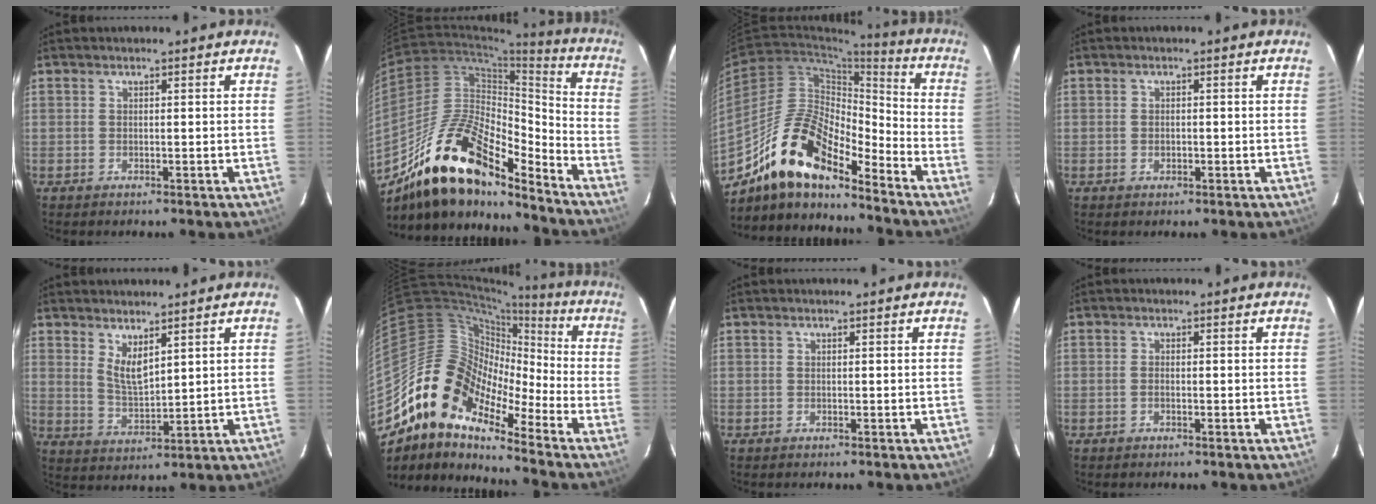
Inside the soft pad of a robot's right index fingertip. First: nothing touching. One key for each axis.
{"total": 22.0, "fx": -17.0, "fy": 7.3, "fz": 11.9, "tx": -0.209, "ty": 0.007, "tz": -0.306}
{"total": 17.0, "fx": -13.0, "fy": 5.4, "fz": 9.6, "tx": -0.174, "ty": 0.006, "tz": -0.251}
{"total": 1.3, "fx": -0.3, "fy": 1.0, "fz": 0.8, "tx": -0.015, "ty": 0.003, "tz": -0.006}
{"total": 5.2, "fx": 3.4, "fy": 1.7, "fz": 3.6, "tx": -0.065, "ty": -0.012, "tz": 0.066}
{"total": 13.4, "fx": -9.3, "fy": 6.2, "fz": 7.4, "tx": -0.106, "ty": 0.012, "tz": -0.200}
{"total": 0.0}
{"total": 0.9, "fx": -0.4, "fy": 0.5, "fz": 0.6, "tx": -0.014, "ty": 0.002, "tz": -0.008}